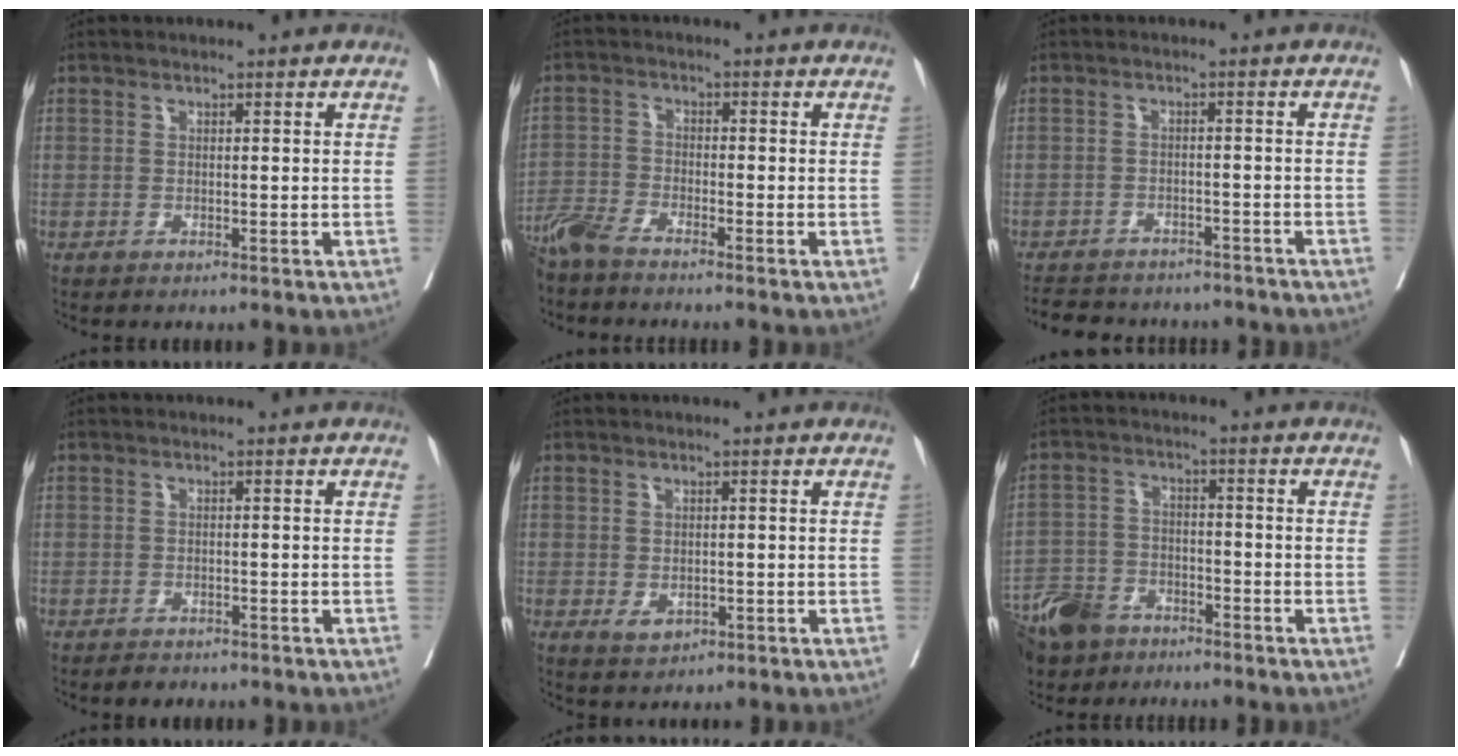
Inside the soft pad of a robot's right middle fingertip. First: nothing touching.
{"total": 4.4, "force": [-4.0, 0.4, 1.9], "torque": [-0.039, -0.014, -0.086]}
{"total": 13.6, "force": [-12.2, 4.6, 4.1], "torque": [-0.083, 0.006, -0.154]}
{"total": 1.8, "force": [-1.5, 0.9, 0.4], "torque": [-0.010, -0.001, -0.020]}
{"total": 2.3, "force": [-0.6, 1.7, 1.5], "torque": [-0.022, -0.002, 0.000]}
{"total": 11.3, "force": [-8.5, 5.7, 4.7], "torque": [-0.098, -0.013, -0.153]}